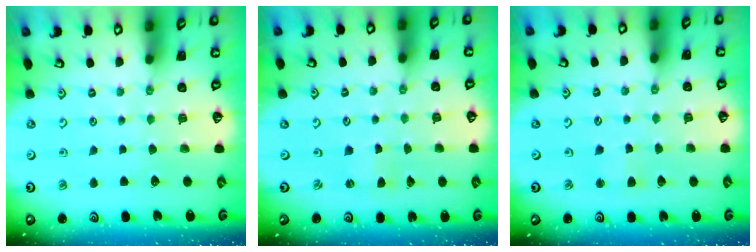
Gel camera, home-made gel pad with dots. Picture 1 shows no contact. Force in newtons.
{"total": 1.7, "press": 1.7, "slide": 0.3}
{"total": 2.9, "press": 2.9, "slide": 0.4}